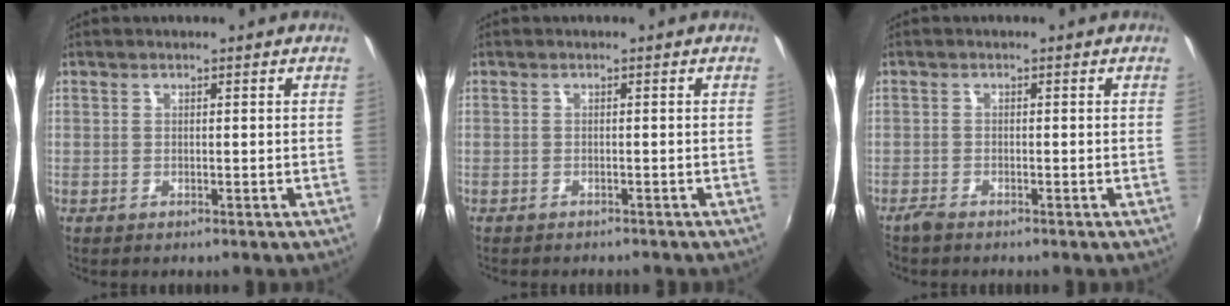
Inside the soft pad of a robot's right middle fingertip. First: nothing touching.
{"total": 2.3, "force": [-2.1, 0.4, 0.7], "torque": [-0.020, -0.010, -0.030]}
{"total": 1.6, "force": [-1.5, 0.3, 0.5], "torque": [-0.017, -0.004, -0.032]}